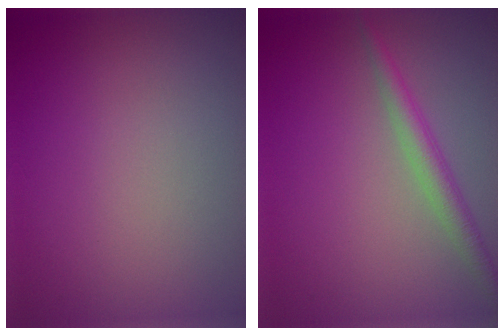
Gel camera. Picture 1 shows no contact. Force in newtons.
{"total": 2.5, "press": 2.5, "slide": 0.0}